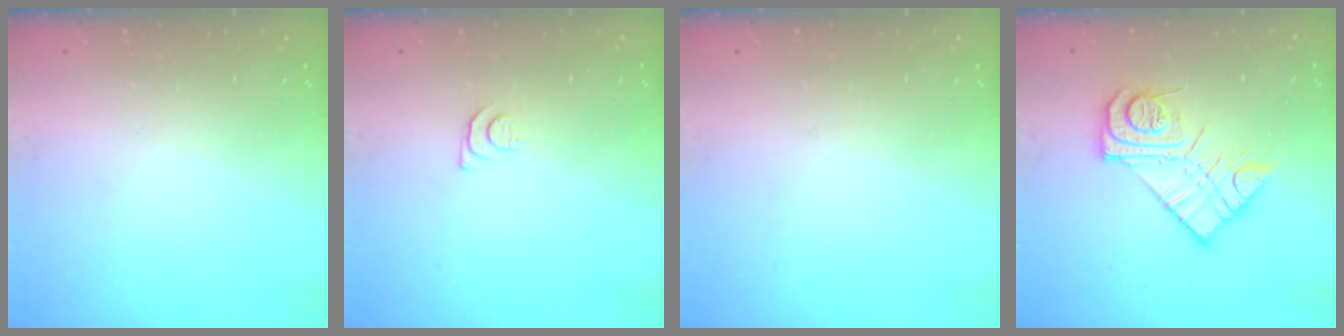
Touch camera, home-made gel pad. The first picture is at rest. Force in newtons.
{"total": 5.4, "press": 5.4, "slide": 0.7}
{"total": 2.8, "press": 2.8, "slide": 0.4}
{"total": 14.1, "press": 14.1, "slide": 1.0}